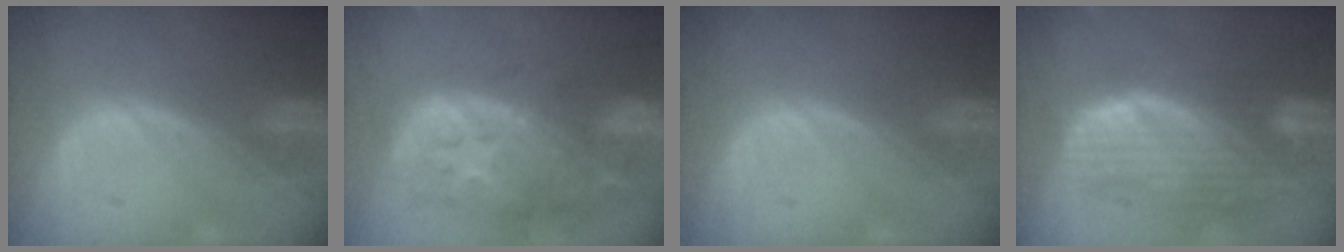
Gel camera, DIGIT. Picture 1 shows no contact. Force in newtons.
{"total": 14.0, "press": 11.3, "slide": 8.2}
{"total": 0.0}
{"total": 10.5, "press": 9.1, "slide": 5.4}